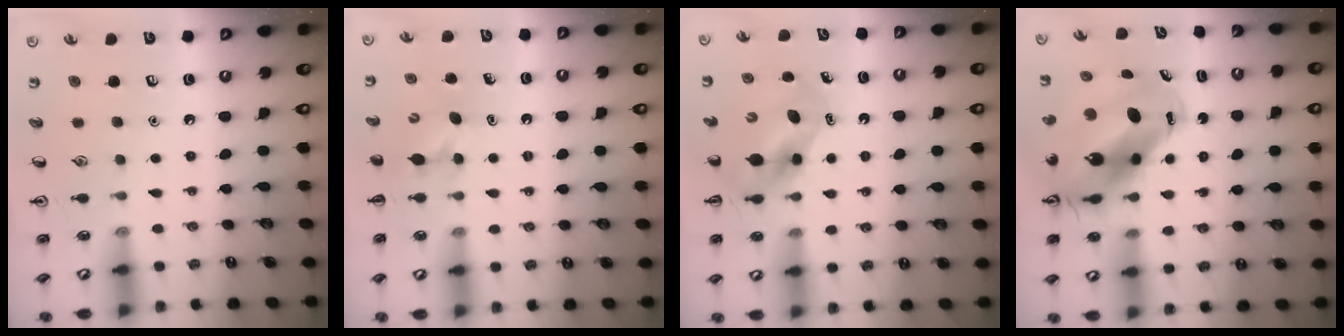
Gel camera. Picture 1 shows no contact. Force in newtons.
{"total": 4.6, "press": 4.4, "slide": 1.3}
{"total": 6.1, "press": 6.0, "slide": 1.0}
{"total": 12.6, "press": 12.0, "slide": 3.7}